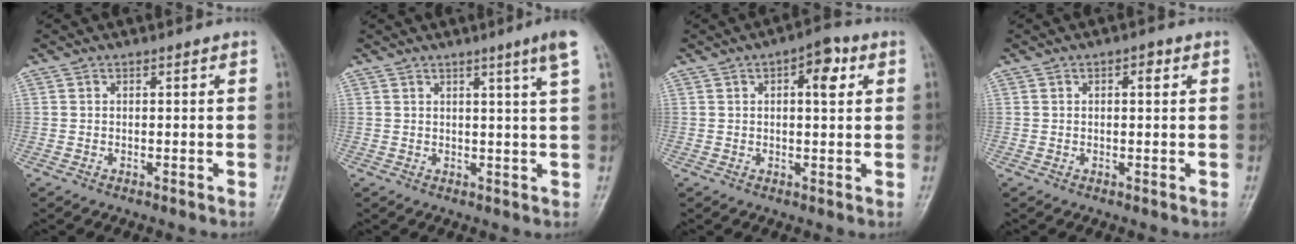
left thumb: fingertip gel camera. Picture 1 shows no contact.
{"total": 4.6, "force": [2.5, -1.0, 3.7], "torque": [-0.056, -0.015, 0.035]}
{"total": 5.9, "force": [2.0, 2.5, 4.9], "torque": [-0.056, 0.006, 0.021]}
{"total": 1.8, "force": [0.6, 0.9, 1.5], "torque": [-0.016, 0.003, 0.006]}